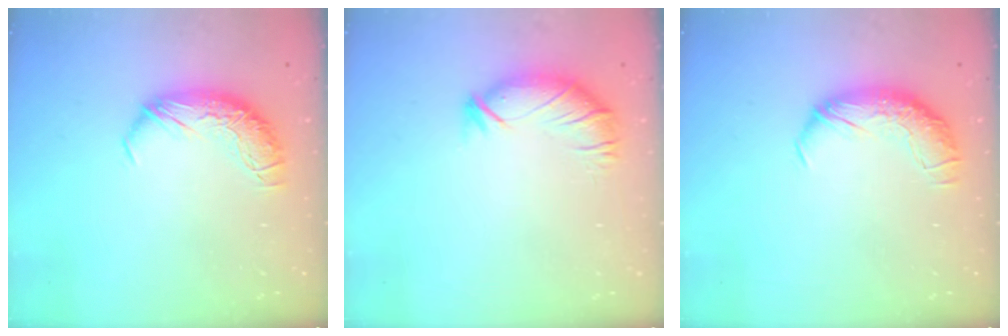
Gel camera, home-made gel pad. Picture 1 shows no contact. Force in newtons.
{"total": 3.0, "press": 2.5, "slide": 1.7}
{"total": 1.7, "press": 0.7, "slide": 1.6}